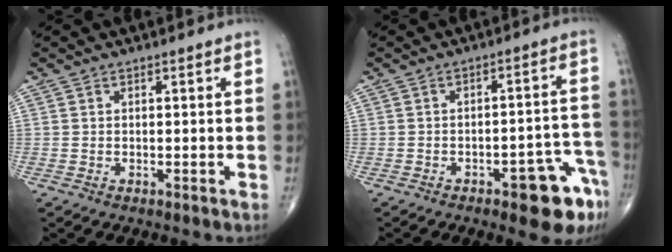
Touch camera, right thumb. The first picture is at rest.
{"total": 10.6, "force": [-5.9, 3.4, 8.1], "torque": [-0.072, 0.045, -0.067]}